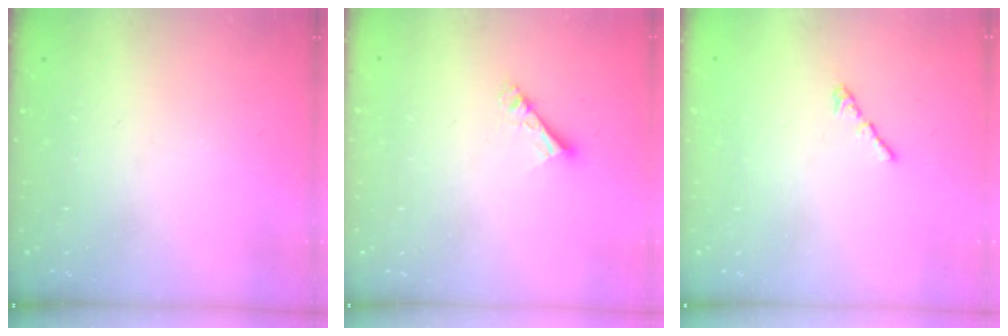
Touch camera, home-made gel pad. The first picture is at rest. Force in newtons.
{"total": 4.6, "press": 4.6, "slide": 0.4}
{"total": 1.3, "press": 1.2, "slide": 0.6}